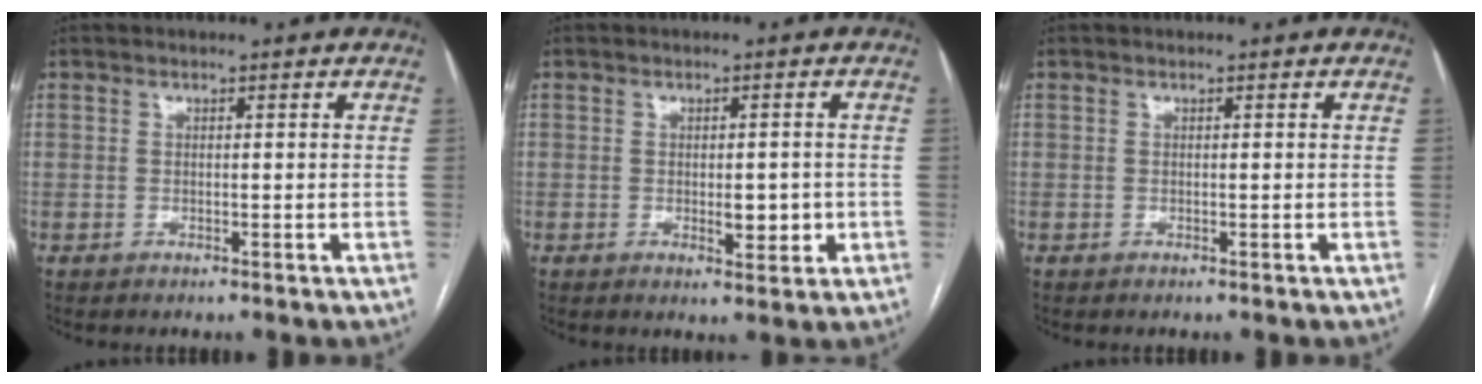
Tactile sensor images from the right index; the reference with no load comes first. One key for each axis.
{"total": 3.6, "fx": -0.6, "fy": 1.6, "fz": 3.1, "tx": -0.041, "ty": -0.001, "tz": -0.003}
{"total": 0.0}